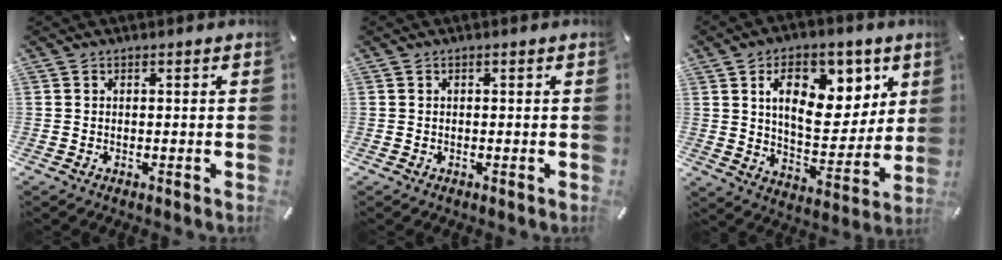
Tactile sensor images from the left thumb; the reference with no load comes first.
{"total": 0.0}
{"total": 15.8, "force": [7.4, 9.5, 10.1], "torque": [-0.148, -0.030, 0.127]}